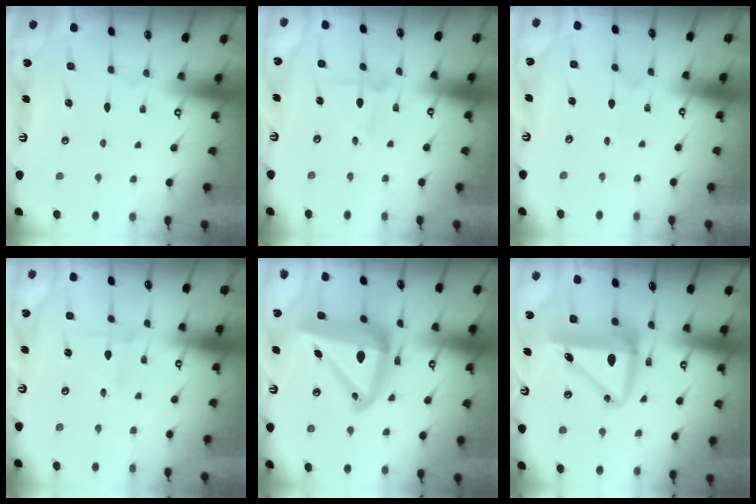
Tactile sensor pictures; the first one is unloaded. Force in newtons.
{"total": 2.0, "press": 2.0, "slide": 0.3}
{"total": 0.6, "press": 0.6, "slide": 0.0}
{"total": 1.8, "press": 1.7, "slide": 0.2}
{"total": 21.1, "press": 21.0, "slide": 2.4}
{"total": 10.7, "press": 10.4, "slide": 2.5}